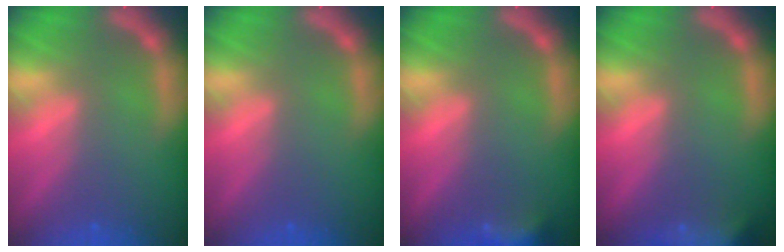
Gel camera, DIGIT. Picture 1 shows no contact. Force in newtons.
{"total": 0.0}
{"total": 4.4}
{"total": 9.5}